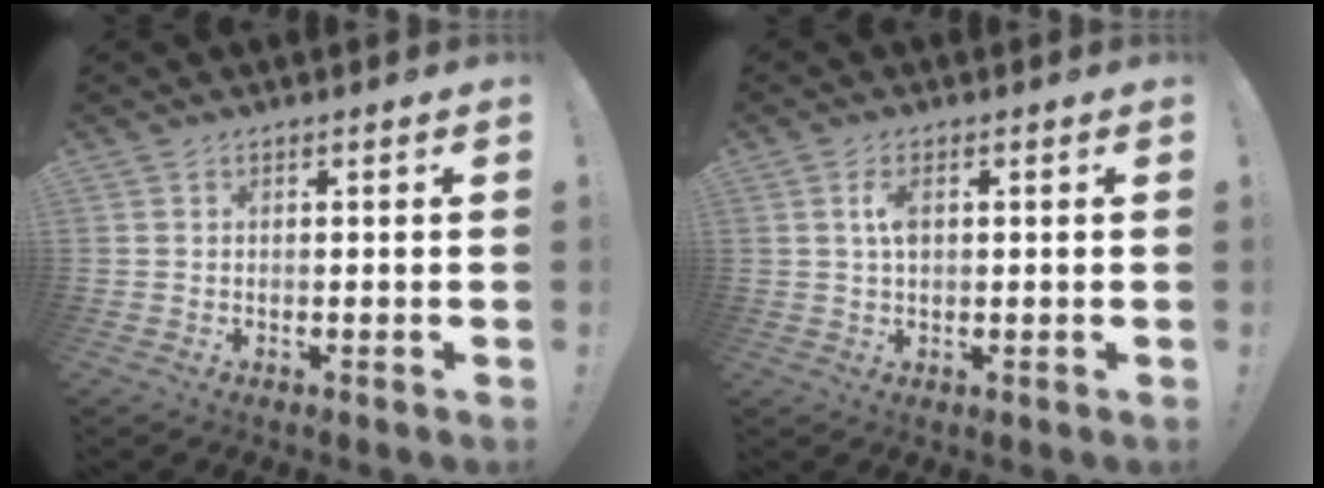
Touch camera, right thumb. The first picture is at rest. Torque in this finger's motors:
{"motor_torque": [-0.14, 0.01, -0.24, 0.13, 0.02]}